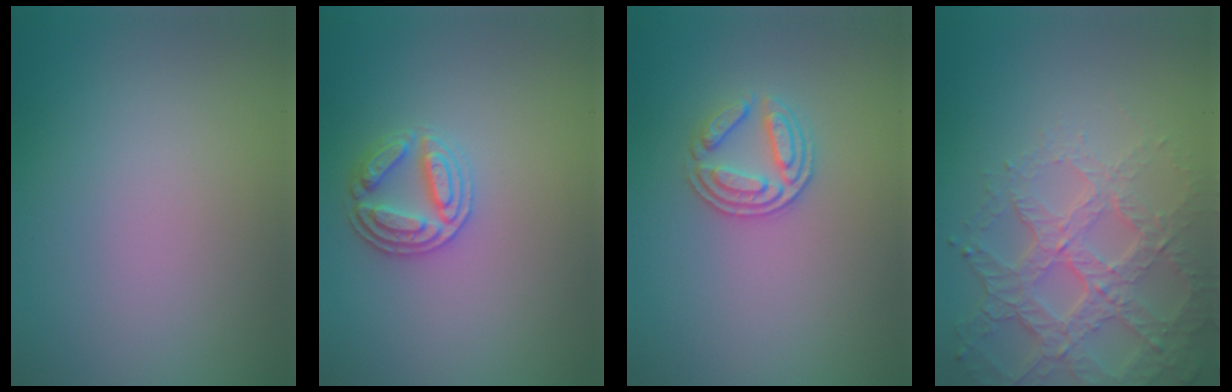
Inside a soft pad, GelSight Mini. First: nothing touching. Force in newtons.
{"total": 2.9, "press": 2.9, "slide": 0.5}
{"total": 2.9, "press": 2.6, "slide": 1.1}
{"total": 6.3, "press": 4.8, "slide": 4.1}